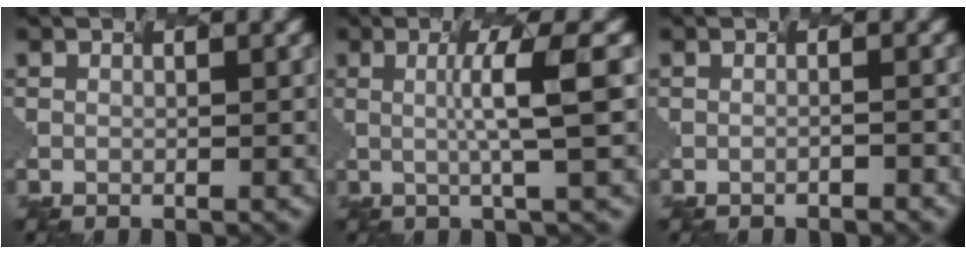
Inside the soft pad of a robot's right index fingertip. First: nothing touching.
{"total": 3.7, "force": [-0.3, -0.2, 3.7], "torque": [-0.073, 0.005, 0.005]}
{"total": 0.9, "force": [-0.7, 0.2, 0.5], "torque": [0.000, 0.003, -0.005]}